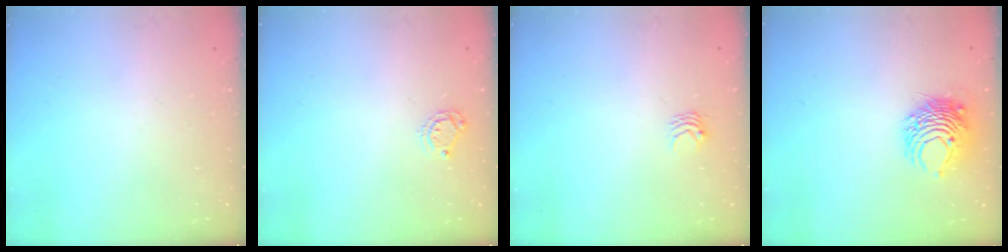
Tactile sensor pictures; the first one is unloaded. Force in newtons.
{"total": 5.7, "press": 5.7, "slide": 0.2}
{"total": 3.0, "press": 3.0, "slide": 0.3}
{"total": 8.2, "press": 8.2, "slide": 0.4}